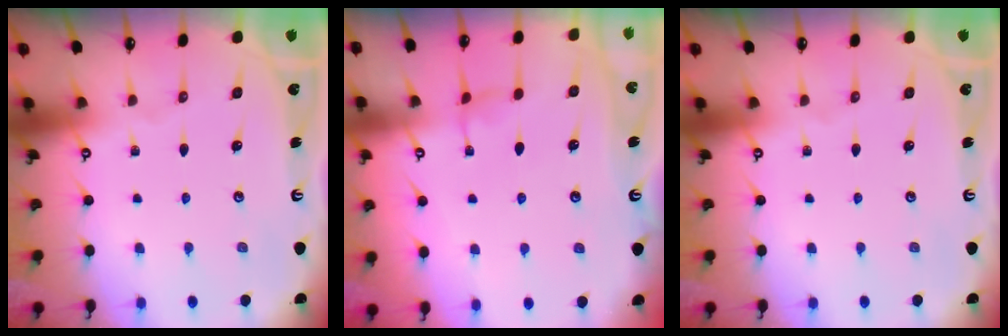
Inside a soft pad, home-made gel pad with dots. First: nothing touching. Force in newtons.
{"total": 2.1, "press": 2.1, "slide": 0.3}
{"total": 0.0}